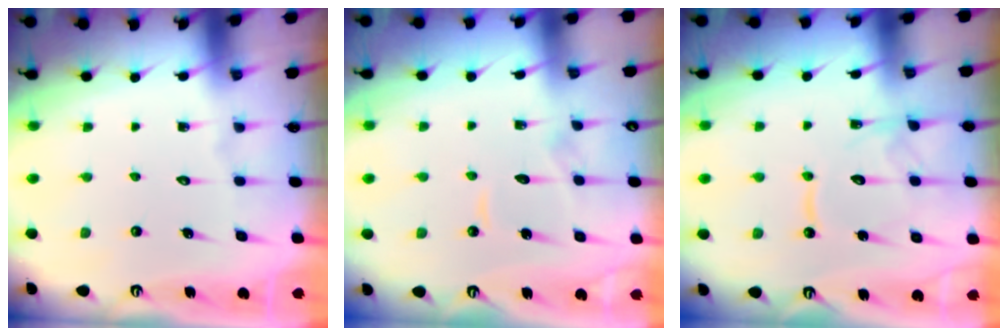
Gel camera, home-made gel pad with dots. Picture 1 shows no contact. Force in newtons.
{"total": 4.4, "press": 4.3, "slide": 0.5}
{"total": 12.4, "press": 12.4, "slide": 1.3}